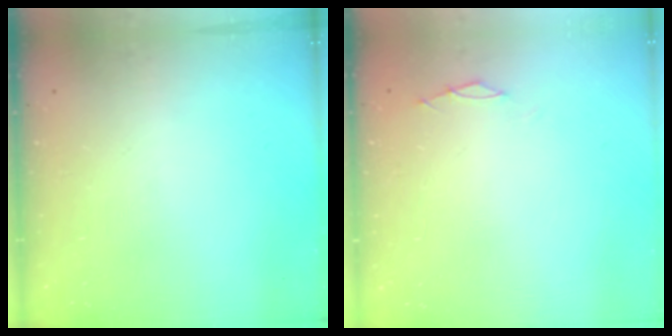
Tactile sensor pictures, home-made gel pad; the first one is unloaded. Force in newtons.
{"total": 0.0}